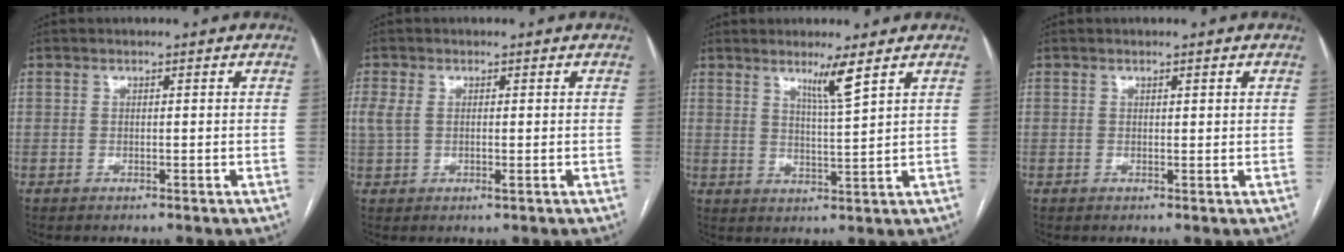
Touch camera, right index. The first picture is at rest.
{"total": 3.8, "force": [0.3, 2.0, 3.3], "torque": [-0.087, 0.005, 0.010]}
{"total": 4.5, "force": [3.0, -1.1, 3.1], "torque": [-0.057, -0.015, 0.056]}
{"total": 0.6, "force": [0.5, 0.0, 0.4], "torque": [-0.008, -0.002, 0.006]}